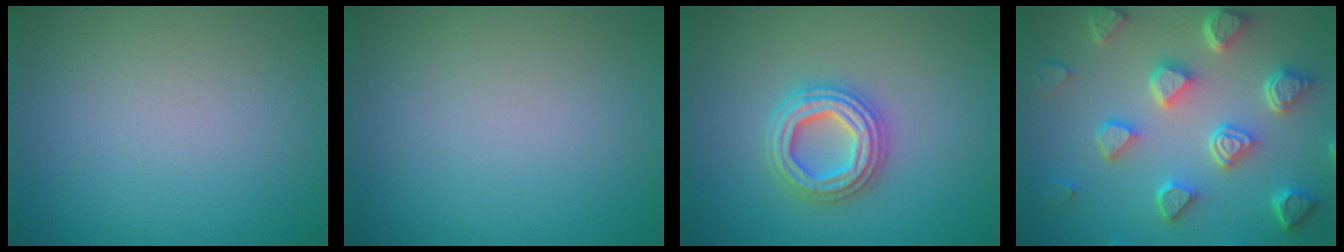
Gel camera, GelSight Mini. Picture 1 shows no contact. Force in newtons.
{"total": 0.0}
{"total": 4.7, "press": 4.6, "slide": 0.7}
{"total": 7.3, "press": 5.8, "slide": 4.5}